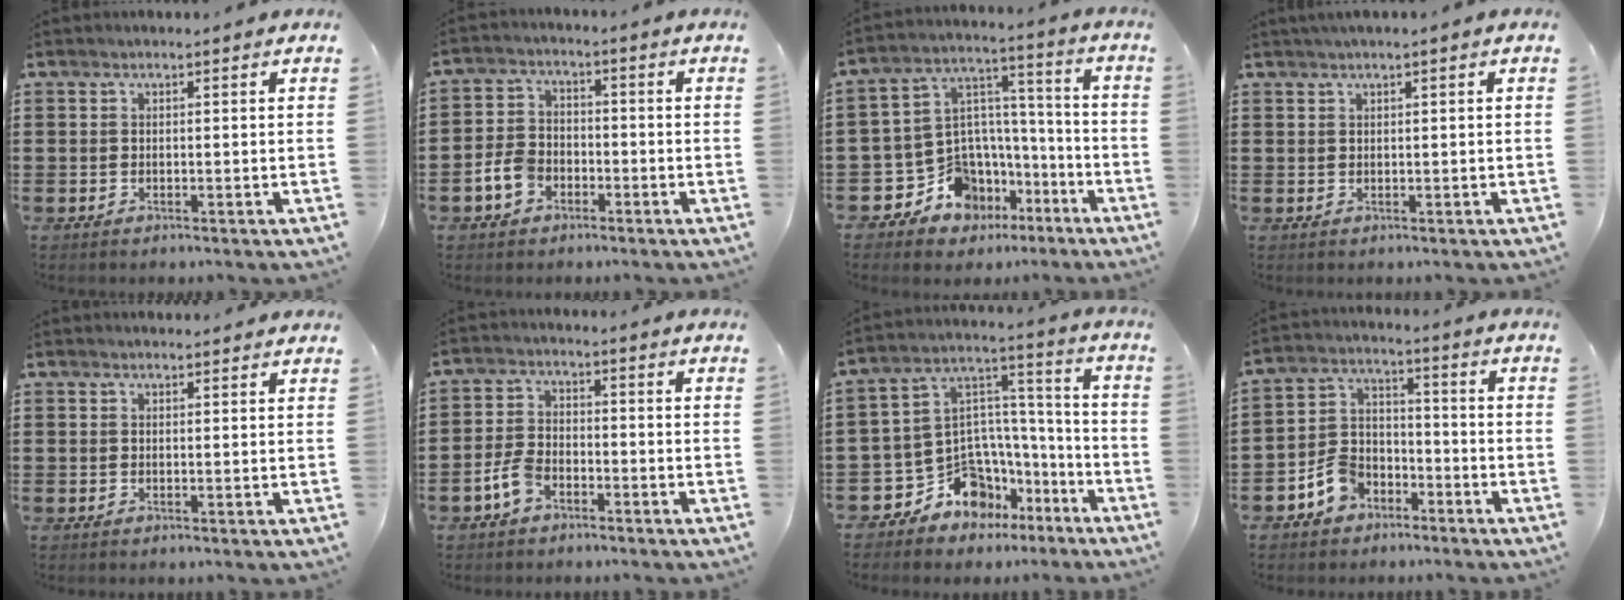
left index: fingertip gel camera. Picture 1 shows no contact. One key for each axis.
{"total": 5.0, "fx": -2.6, "fy": 3.4, "fz": 2.5, "tx": -0.067, "ty": 0.005, "tz": -0.053}
{"total": 9.5, "fx": -5.7, "fy": 7.4, "fz": 1.7, "tx": -0.073, "ty": -0.002, "tz": -0.103}
{"total": 0.8, "fx": 0.3, "fy": -0.1, "fz": 0.7, "tx": -0.012, "ty": -0.001, "tz": 0.006}
{"total": 0.9, "fx": 0.9, "fy": 0.1, "fz": 0.0, "tx": -0.003, "ty": 0.000, "tz": 0.018}
{"total": 4.3, "fx": -2.5, "fy": 2.3, "fz": 2.7, "tx": -0.068, "ty": 0.004, "tz": -0.052}
{"total": 9.9, "fx": -6.7, "fy": 6.8, "fz": 2.4, "tx": -0.071, "ty": 0.006, "tz": -0.121}
{"total": 6.0, "fx": -4.1, "fy": 4.0, "fz": 1.8, "tx": -0.055, "ty": 0.017, "tz": -0.081}